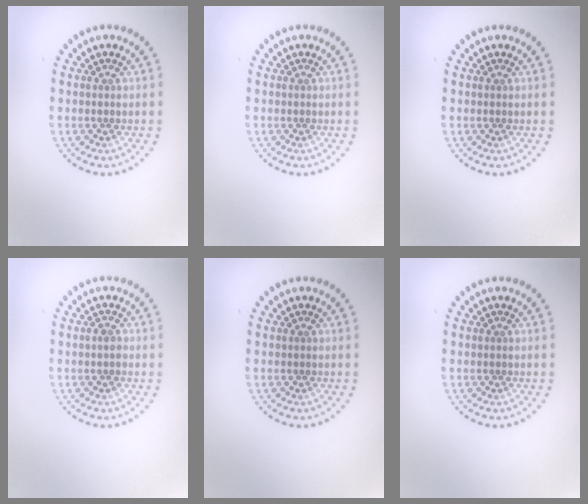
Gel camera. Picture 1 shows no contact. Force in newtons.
{"total": 0.0}
{"total": 0.0}
{"total": 1.0, "press": 0.9, "slide": 0.4}
{"total": 0.0}
{"total": 0.0}